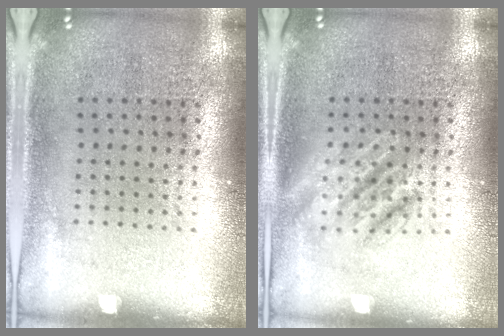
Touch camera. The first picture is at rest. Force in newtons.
{"total": 2.6, "press": 2.5, "slide": 0.3}